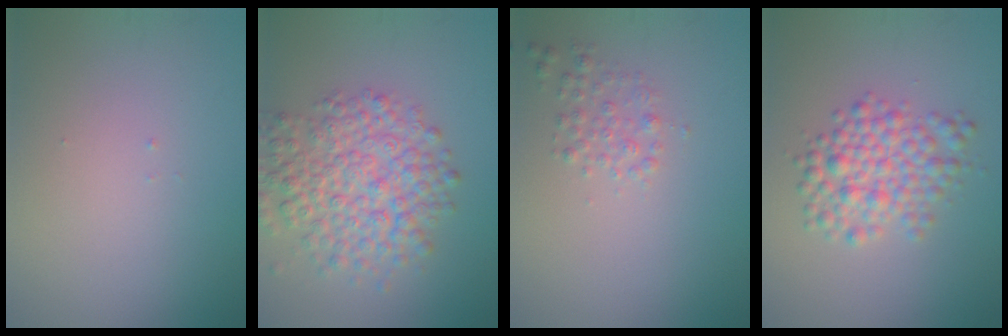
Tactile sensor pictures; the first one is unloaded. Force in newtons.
{"total": 6.2, "press": 6.2, "slide": 0.2}
{"total": 1.5, "press": 1.5, "slide": 0.0}
{"total": 4.1, "press": 4.1, "slide": 0.1}